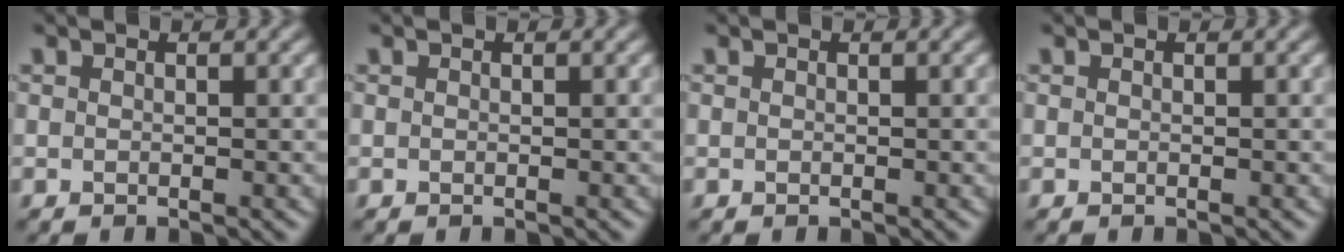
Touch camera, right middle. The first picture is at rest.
{"total": 0.0}
{"total": 0.0}
{"total": 0.0}